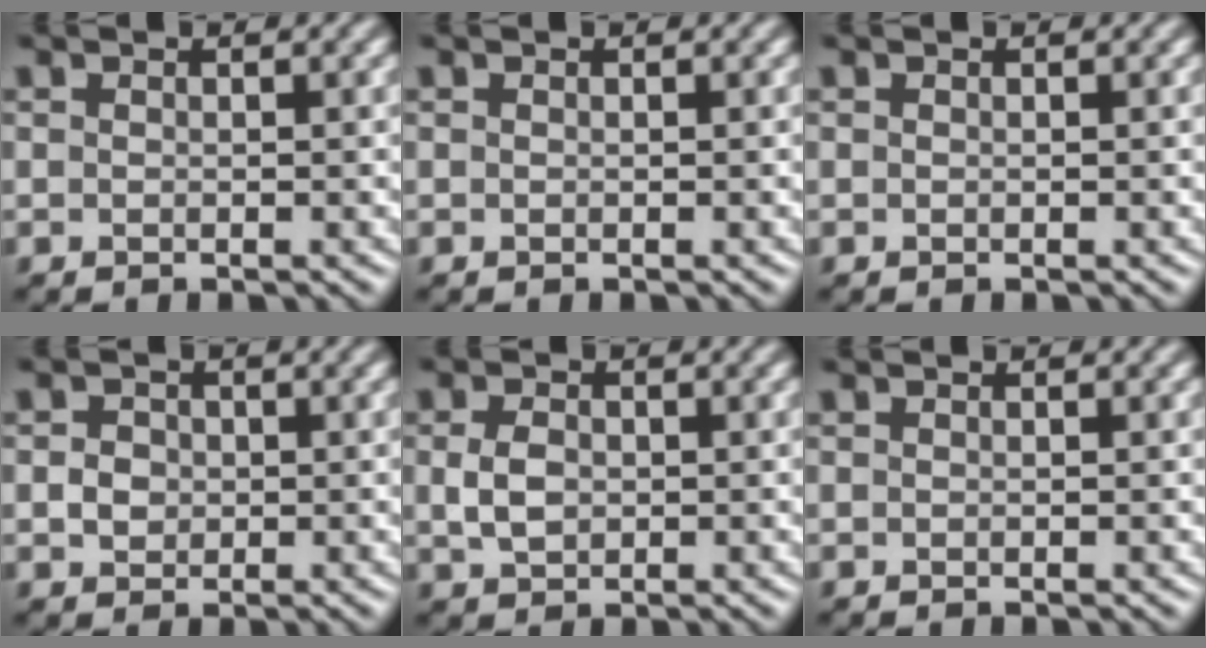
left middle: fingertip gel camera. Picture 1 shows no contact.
{"total": 0.0}
{"total": 0.0}
{"total": 1.7, "force": [-0.1, 1.6, 0.8], "torque": [-0.010, -0.002, -0.004]}
{"total": 2.8, "force": [0.1, 2.1, 1.8], "torque": [-0.042, 0.000, -0.001]}
{"total": 0.0}